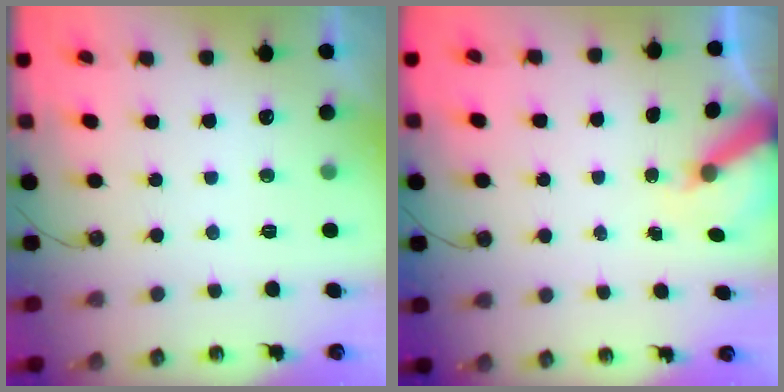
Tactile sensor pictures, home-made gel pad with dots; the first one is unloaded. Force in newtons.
{"total": 5.3, "press": 5.3, "slide": 0.7}